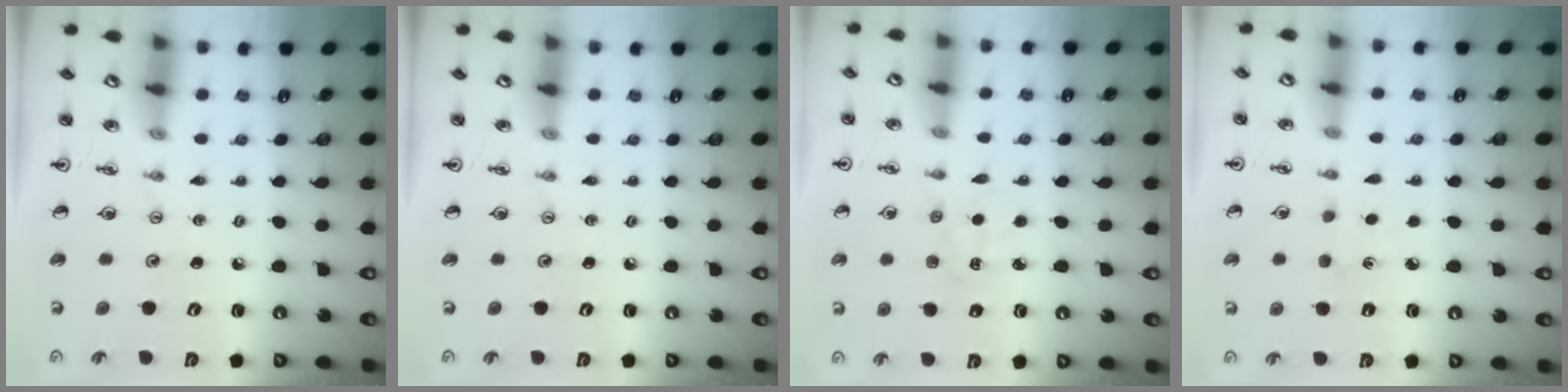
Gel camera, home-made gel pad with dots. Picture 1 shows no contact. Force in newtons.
{"total": 0.0}
{"total": 3.4, "press": 3.3, "slide": 0.4}
{"total": 3.3, "press": 3.3, "slide": 0.4}